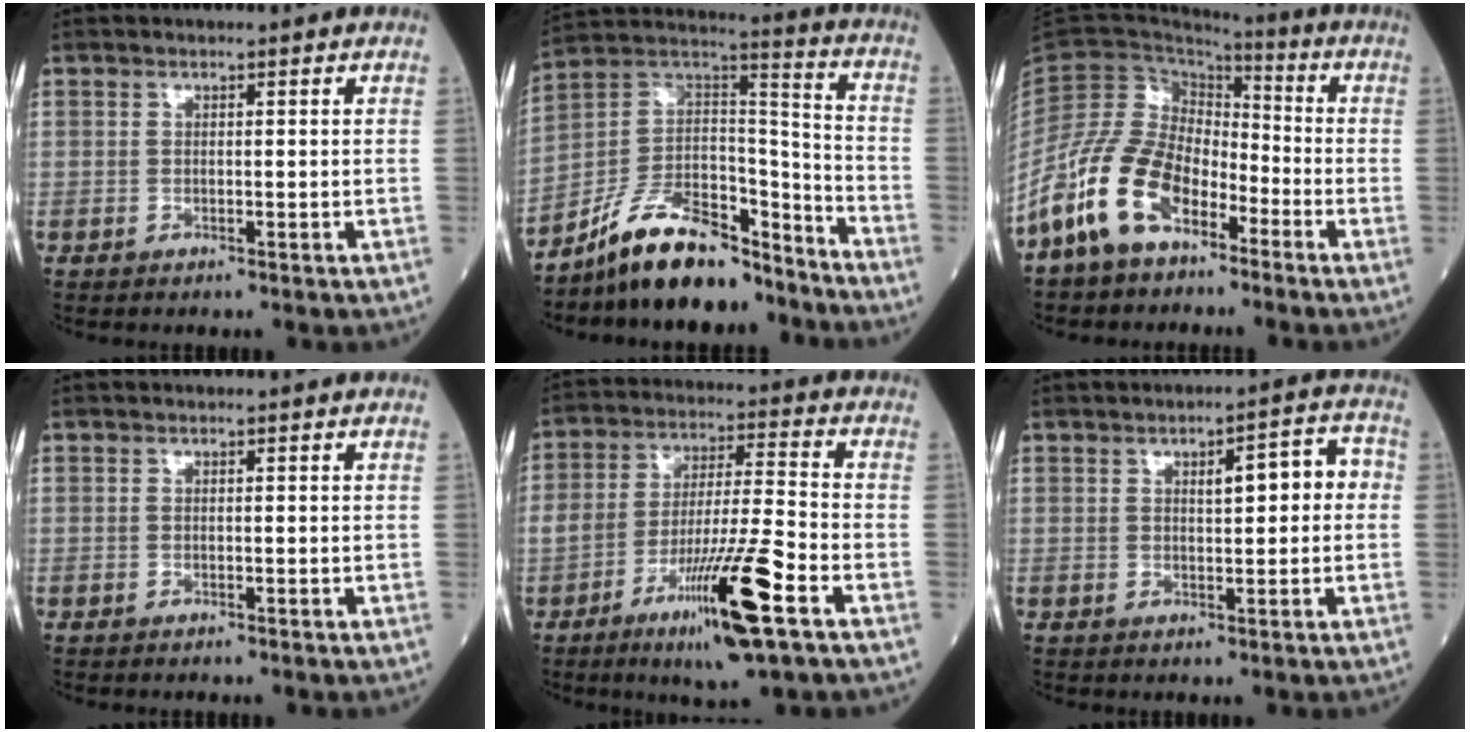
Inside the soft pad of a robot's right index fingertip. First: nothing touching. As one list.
[{"total": 15.8, "force": [-13.1, 5.3, 7.0], "torque": [-0.119, 0.045, -0.234]}, {"total": 13.1, "force": [-8.0, 6.8, 7.9], "torque": [-0.183, 0.009, -0.163]}, {"total": 0.0}, {"total": 14.0, "force": [-6.7, 0.8, 12.3], "torque": [-0.219, -0.015, -0.113]}, {"total": 5.8, "force": [0.8, 1.7, 5.5], "torque": [-0.076, 0.025, 0.012]}]